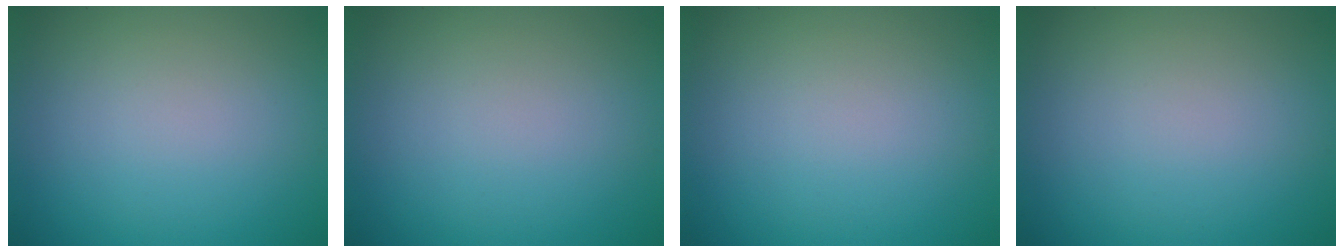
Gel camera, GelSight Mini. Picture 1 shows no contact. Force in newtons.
{"total": 0.0}
{"total": 0.0}
{"total": 0.0}